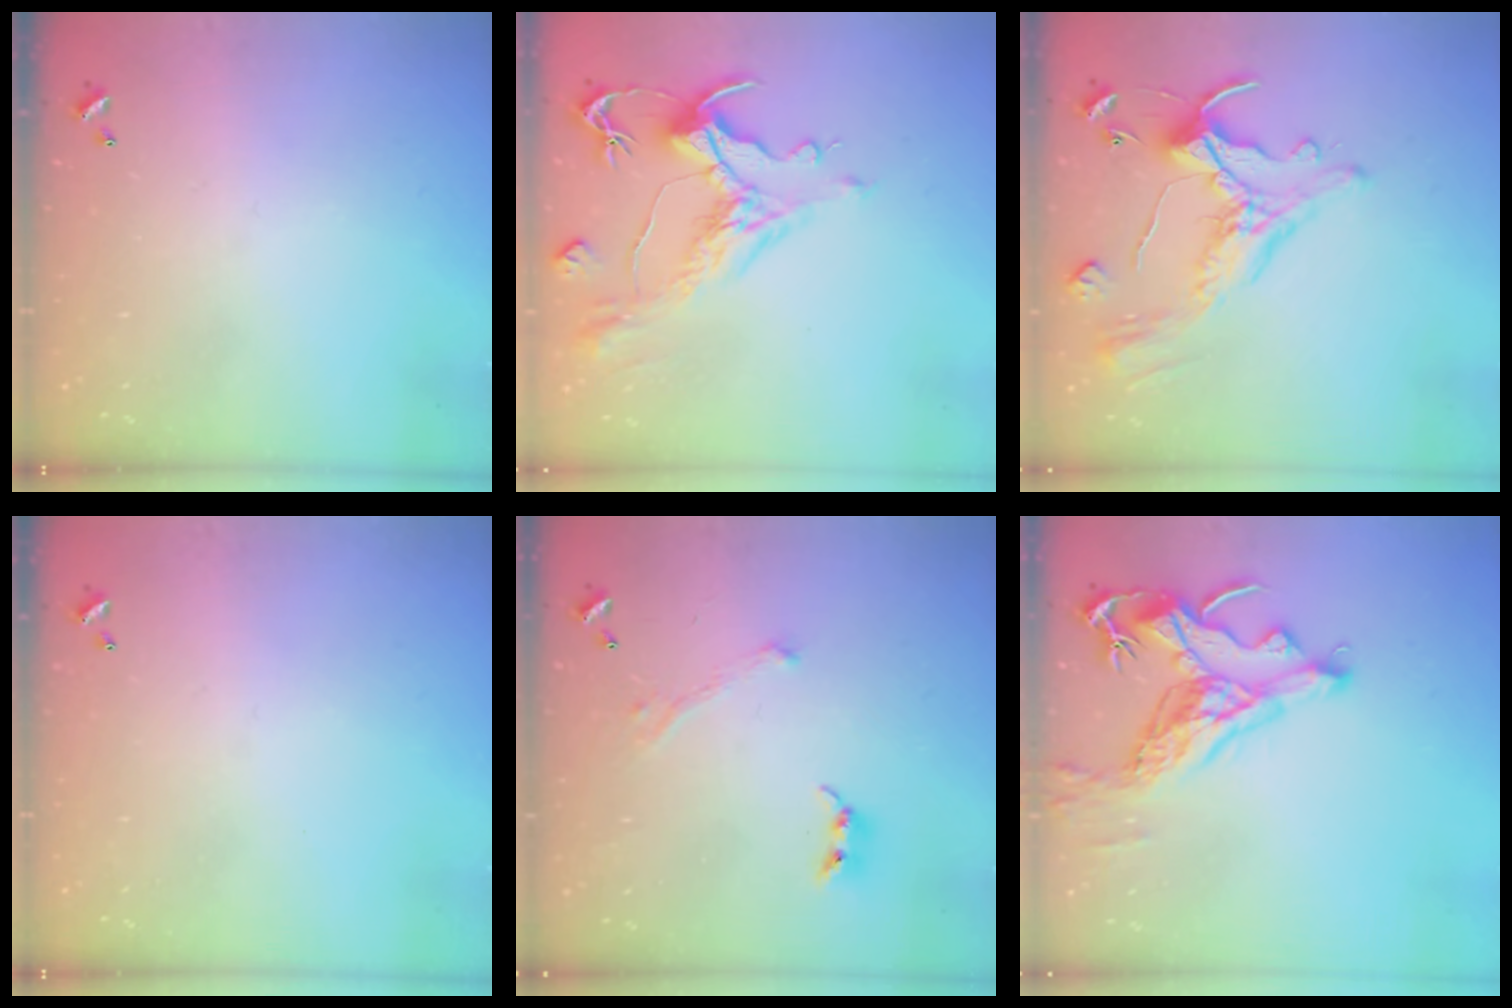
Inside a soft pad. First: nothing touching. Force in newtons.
{"total": 2.0, "press": 1.5, "slide": 1.4}
{"total": 2.5, "press": 2.2, "slide": 1.2}
{"total": 0.0}
{"total": 1.8, "press": 1.6, "slide": 0.9}
{"total": 8.1, "press": 8.0, "slide": 1.4}